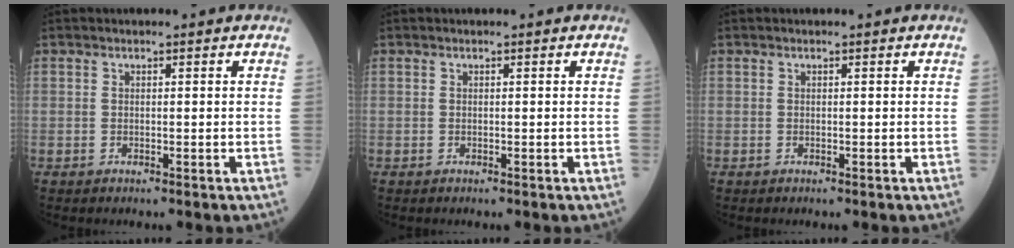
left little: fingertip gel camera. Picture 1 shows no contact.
{"total": 0.0}
{"total": 0.0}